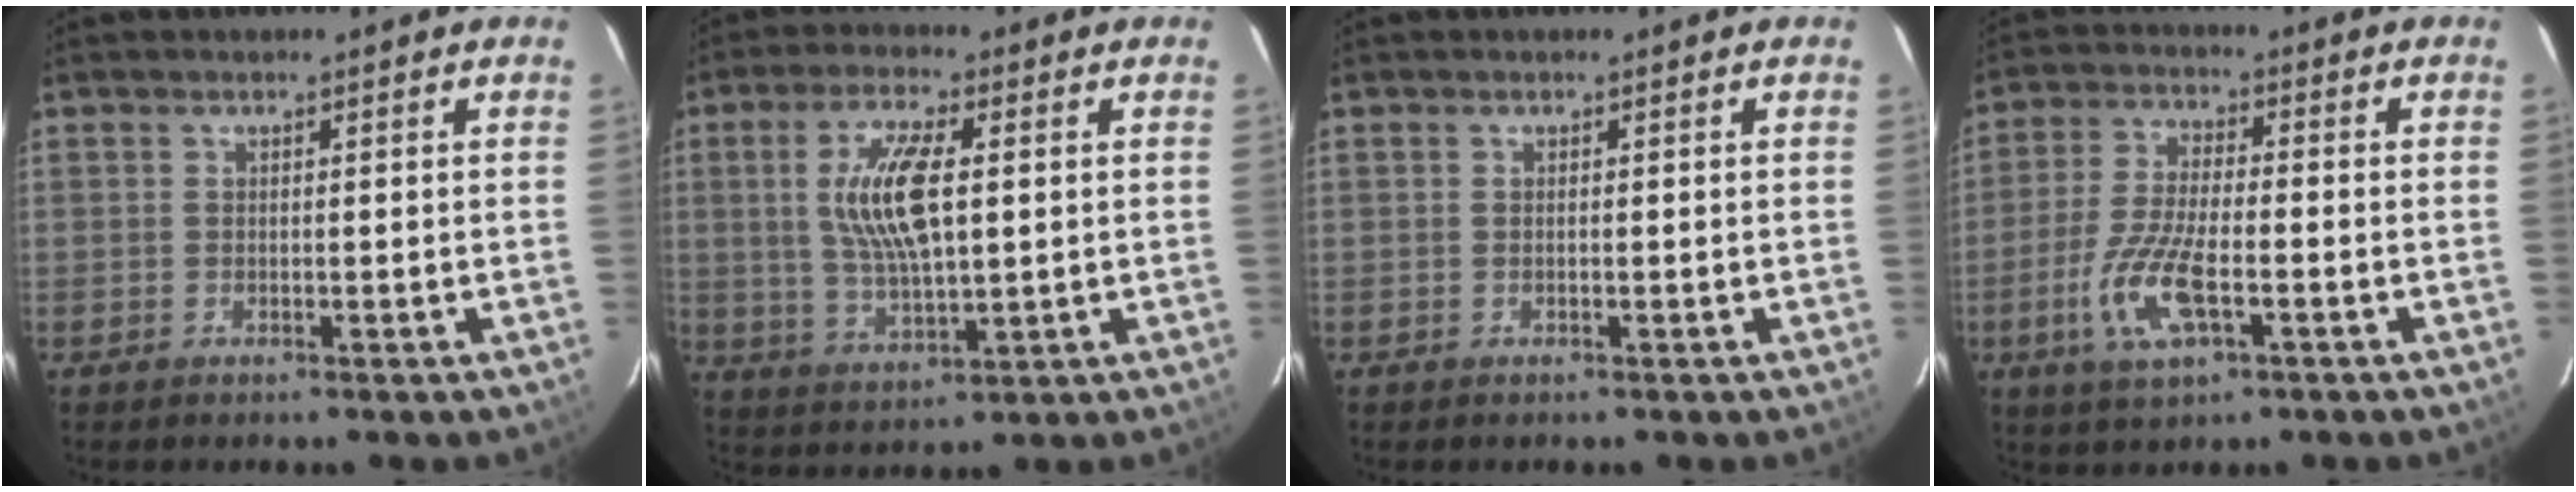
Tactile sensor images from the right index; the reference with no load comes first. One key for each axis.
{"total": 11.4, "fx": 1.9, "fy": 4.1, "fz": 10.5, "tx": -0.205, "ty": 0.003, "tz": 0.041}
{"total": 0.0}
{"total": 10.8, "fx": -4.0, "fy": 3.7, "fz": 9.3, "tx": -0.200, "ty": -0.008, "tz": -0.077}